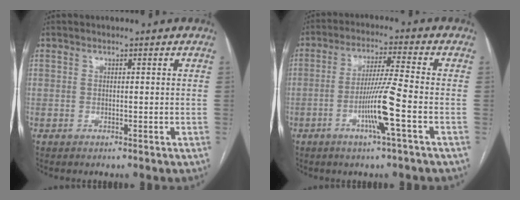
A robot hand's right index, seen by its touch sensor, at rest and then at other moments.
{"total": 8.5, "force": [-3.0, -1.1, 7.8], "torque": [-0.151, -0.006, -0.059]}